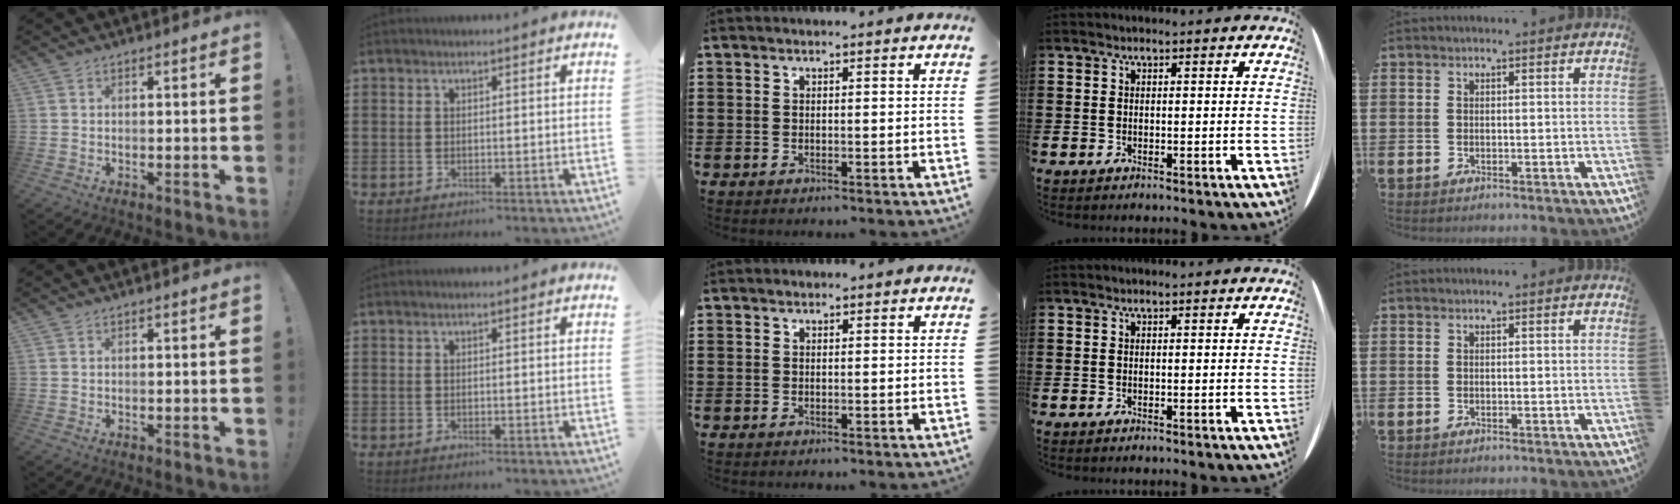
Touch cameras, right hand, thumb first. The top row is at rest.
{}